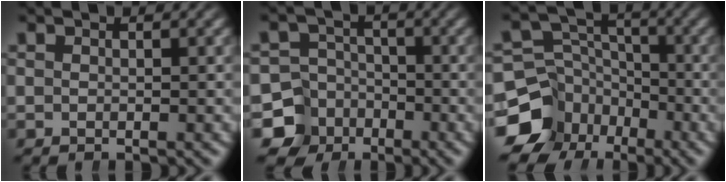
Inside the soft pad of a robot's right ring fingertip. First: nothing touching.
{"total": 10.2, "force": [-4.6, 8.7, 2.9], "torque": [-0.051, -0.053, -0.068]}
{"total": 11.6, "force": [-4.1, 9.8, 4.7], "torque": [-0.061, -0.041, -0.065]}